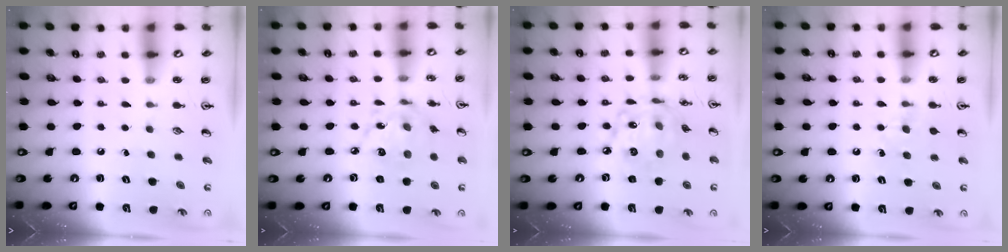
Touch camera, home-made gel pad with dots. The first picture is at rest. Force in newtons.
{"total": 11.7, "press": 11.7, "slide": 0.7}
{"total": 15.7, "press": 15.7, "slide": 1.1}
{"total": 6.1, "press": 6.0, "slide": 0.8}